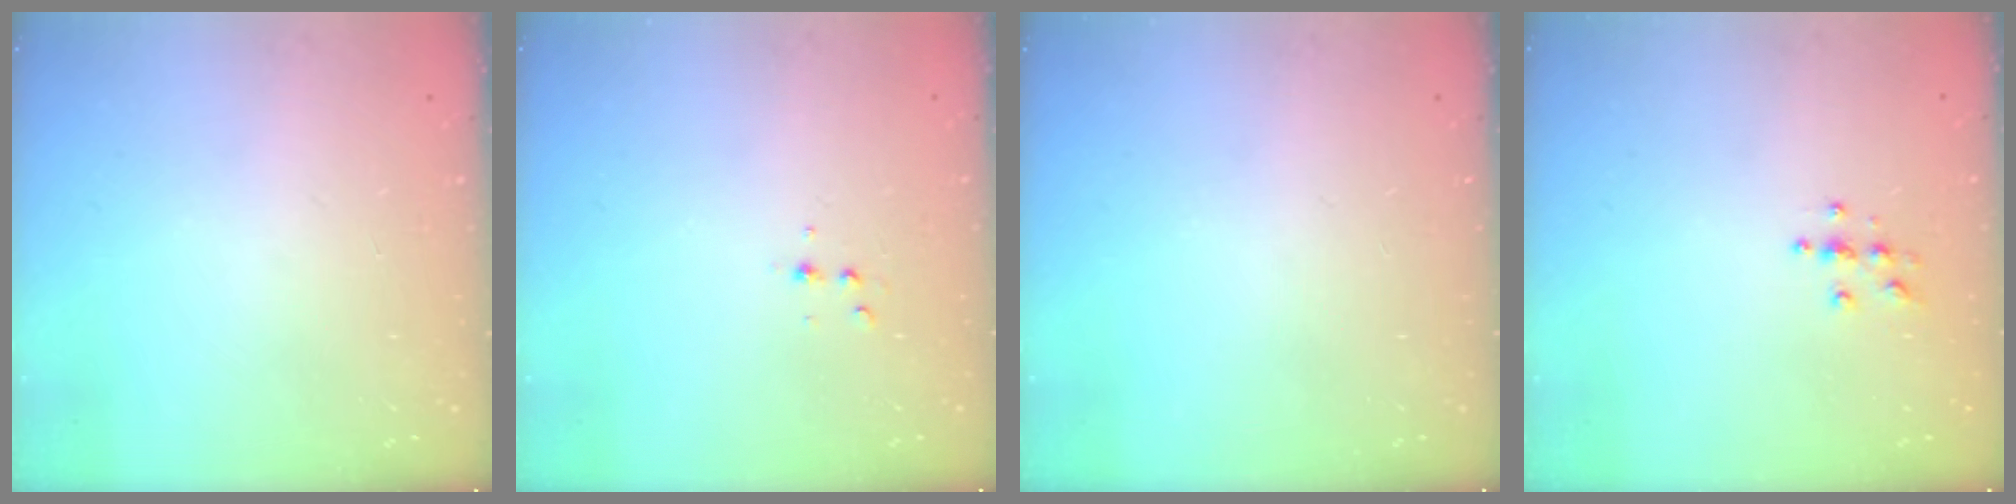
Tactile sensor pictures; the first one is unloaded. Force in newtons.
{"total": 4.0, "press": 3.9, "slide": 1.0}
{"total": 0.0}
{"total": 3.8, "press": 3.8, "slide": 0.5}